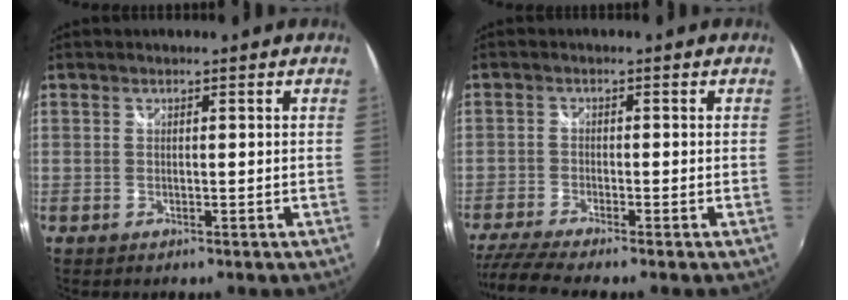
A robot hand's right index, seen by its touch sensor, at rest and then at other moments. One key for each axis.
{"total": 7.6, "fx": -6.7, "fy": -0.1, "fz": 3.5, "tx": -0.097, "ty": -0.030, "tz": -0.123}